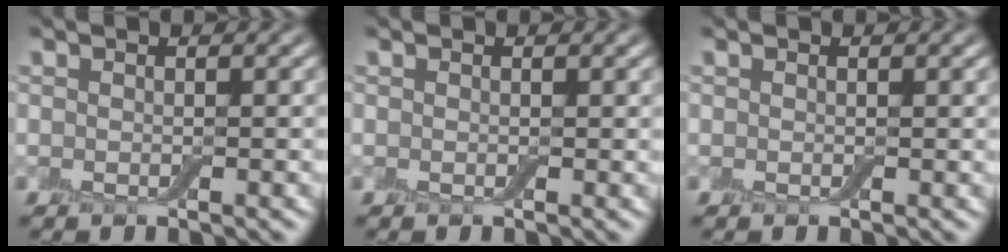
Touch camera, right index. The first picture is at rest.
{"total": 0.0}
{"total": 0.0}